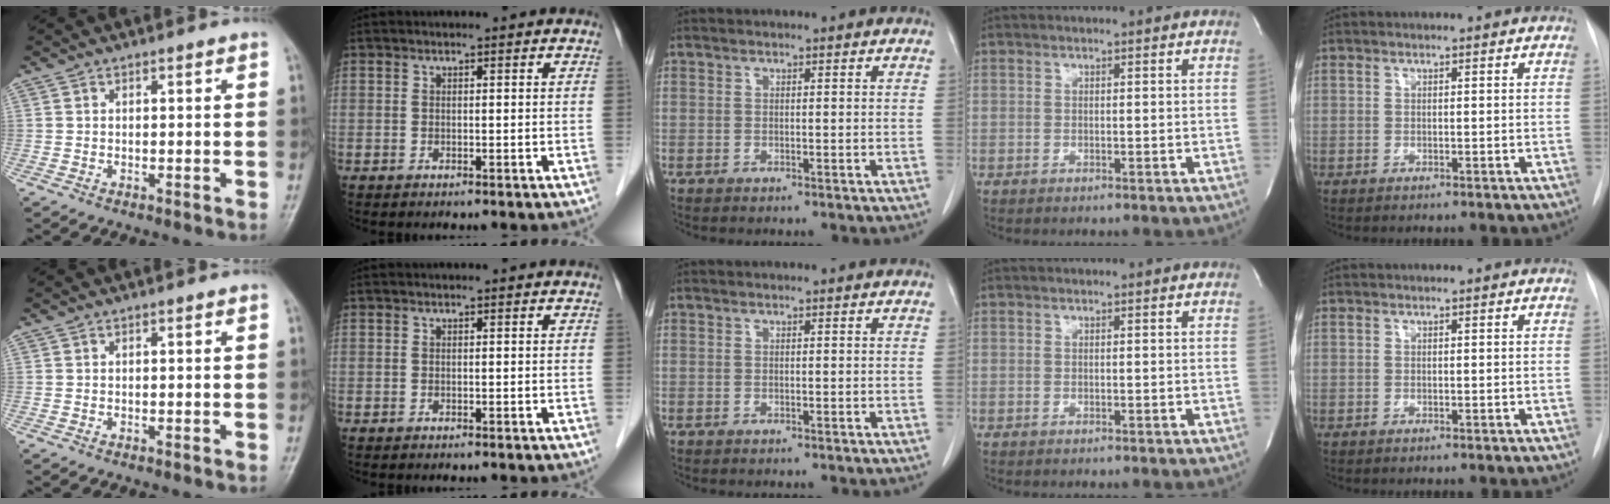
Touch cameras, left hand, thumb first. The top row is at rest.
{}